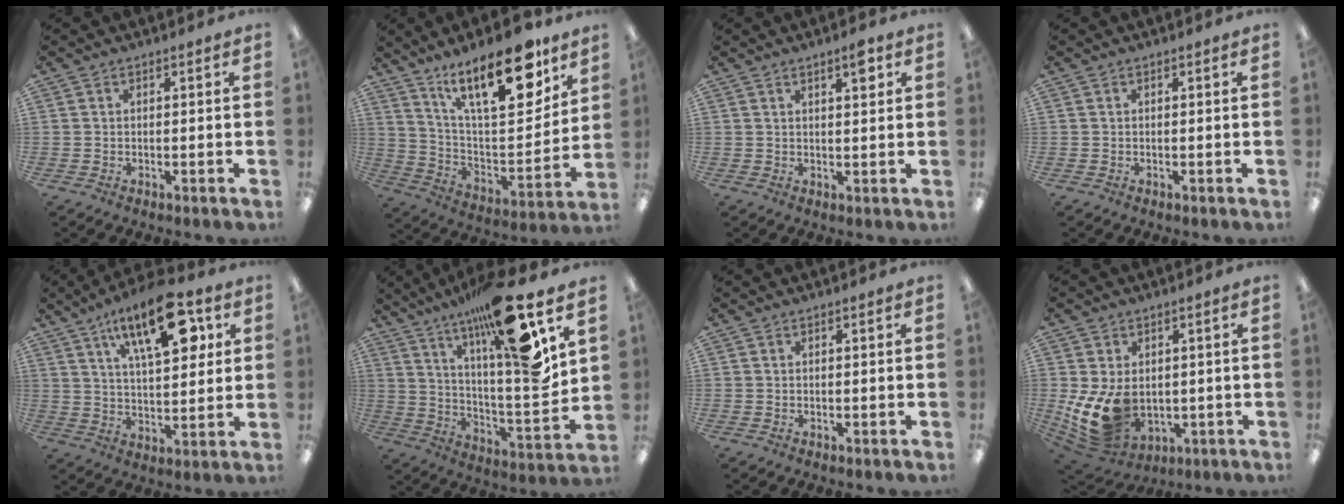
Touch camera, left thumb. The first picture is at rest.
{"total": 22.2, "force": [14.3, 7.8, 15.1], "torque": [-0.237, -0.089, 0.240]}
{"total": 4.0, "force": [2.4, 1.0, 3.0], "torque": [-0.041, -0.007, 0.035]}
{"total": 0.0}
{"total": 19.3, "force": [9.9, 8.2, 14.5], "torque": [-0.214, -0.037, 0.156]}
{"total": 23.1, "force": [14.8, 3.6, 17.4], "torque": [-0.291, -0.085, 0.226]}
{"total": 0.0}
{"total": 11.9, "force": [-0.9, 8.8, 7.9], "torque": [-0.169, -0.012, -0.009]}